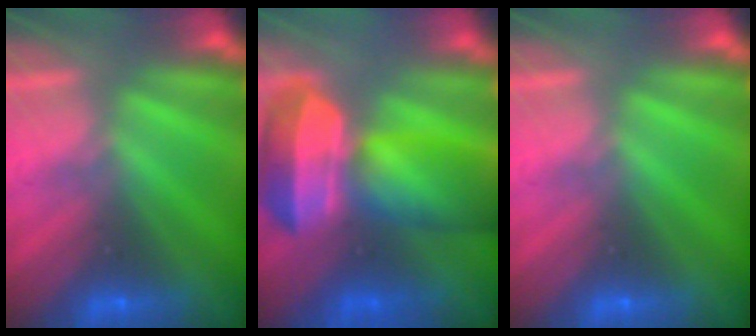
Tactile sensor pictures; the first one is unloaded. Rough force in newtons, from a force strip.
{"total": 9.2}
{"total": 0.0}